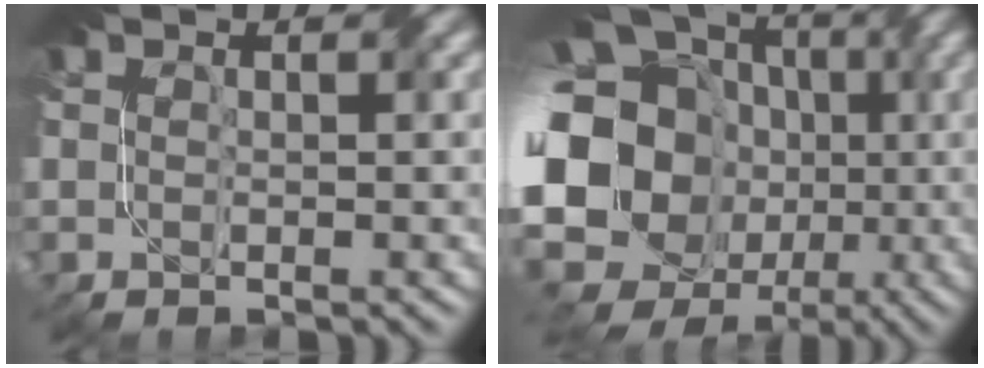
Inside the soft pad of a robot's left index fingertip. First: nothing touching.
{"total": 21.1, "force": [-3.1, 17.7, 11.1], "torque": [-0.205, -0.005, -0.097]}